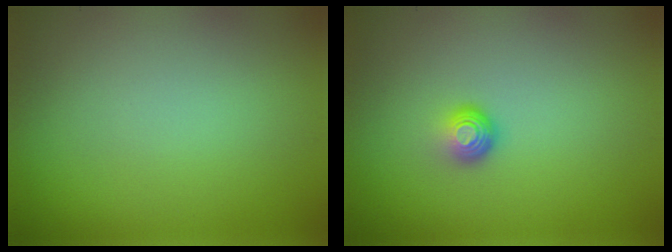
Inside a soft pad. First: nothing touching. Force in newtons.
{"total": 1.8, "press": 1.1, "slide": 1.4}